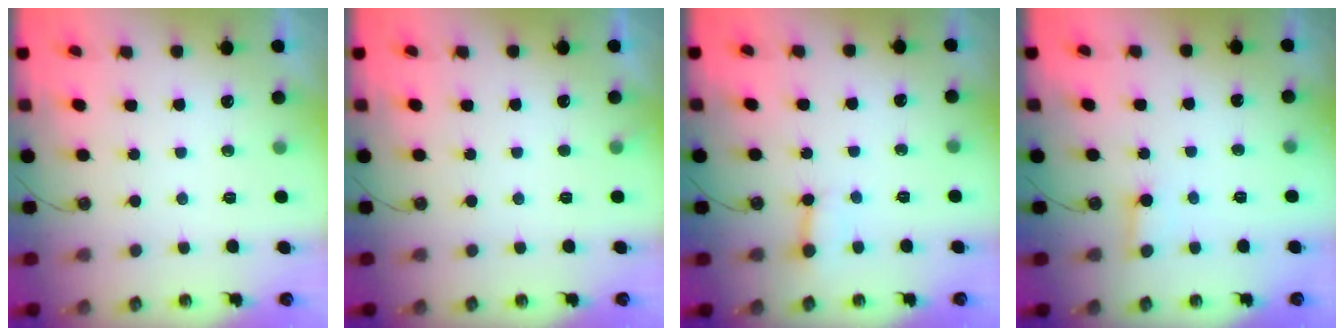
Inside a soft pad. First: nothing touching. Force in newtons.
{"total": 4.0, "press": 4.0, "slide": 0.4}
{"total": 3.0, "press": 2.9, "slide": 0.5}
{"total": 3.1, "press": 3.1, "slide": 0.3}